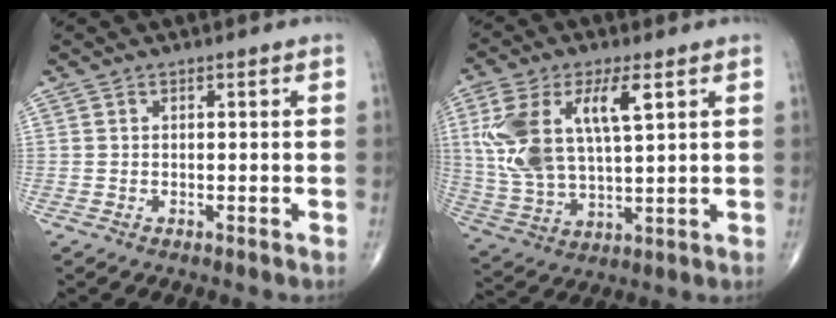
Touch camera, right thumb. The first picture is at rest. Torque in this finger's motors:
{"motor_torque": [0.68, 0.66, 1.47, 0.65, 0.20]}